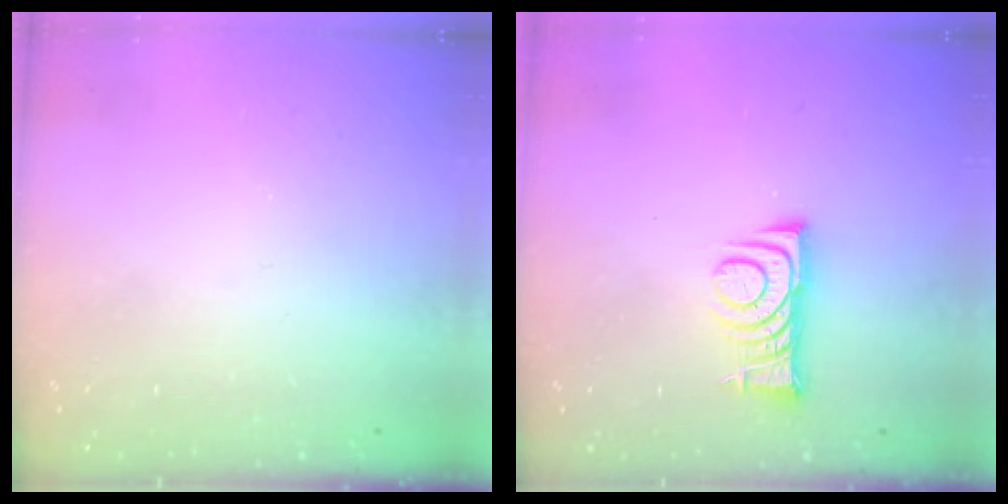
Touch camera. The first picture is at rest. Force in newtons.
{"total": 8.3, "press": 8.3, "slide": 0.8}